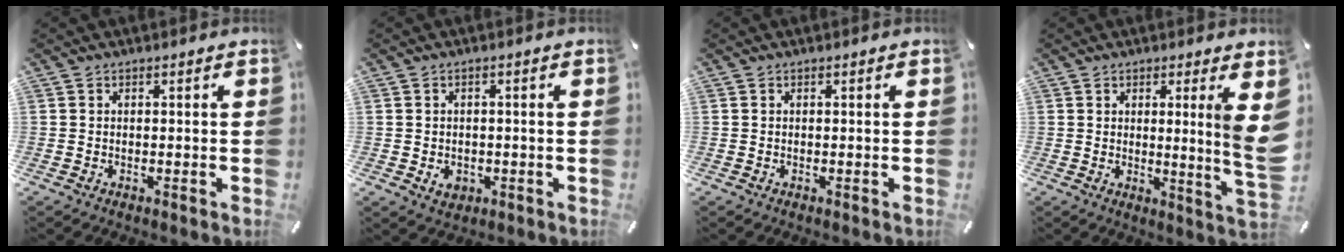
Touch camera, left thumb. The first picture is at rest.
{"total": 3.0, "force": [-0.7, 2.5, 1.5], "torque": [-0.033, 0.001, -0.014]}
{"total": 0.0}
{"total": 10.3, "force": [2.6, 0.1, 9.9], "torque": [-0.146, -0.030, 0.039]}